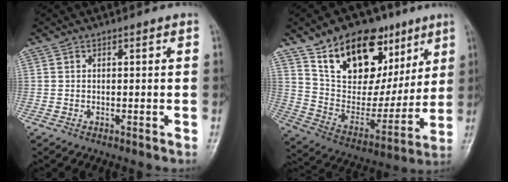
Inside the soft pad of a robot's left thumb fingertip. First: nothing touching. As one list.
[{"total": 22.9, "force": [12.2, 14.1, 13.3], "torque": [-0.157, -0.035, 0.213]}]